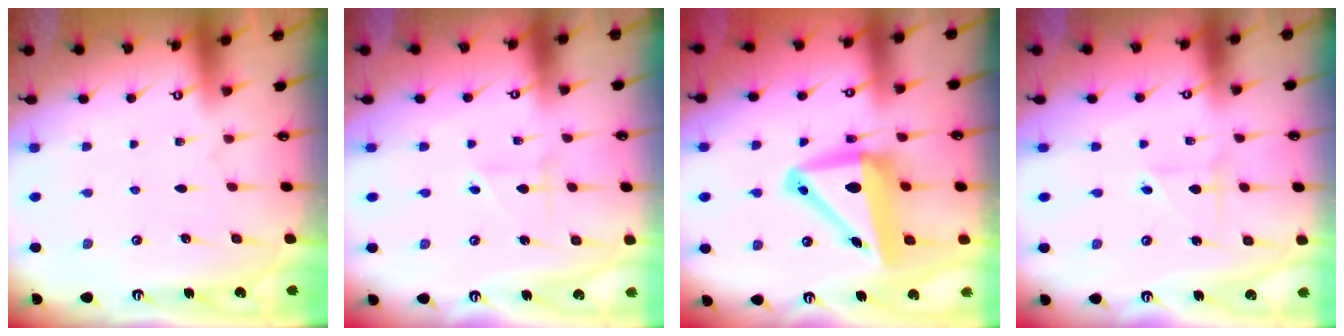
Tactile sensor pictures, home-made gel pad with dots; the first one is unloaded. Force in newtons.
{"total": 1.9, "press": 1.8, "slide": 0.5}
{"total": 14.0, "press": 13.7, "slide": 2.8}
{"total": 2.1, "press": 1.9, "slide": 0.7}